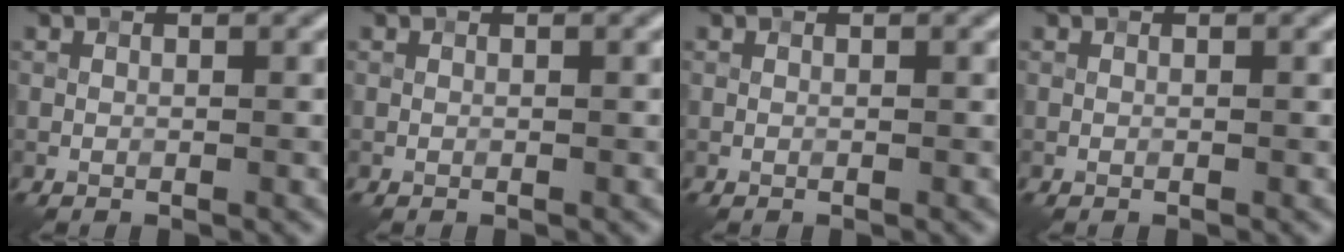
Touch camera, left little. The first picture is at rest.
{"total": 0.0}
{"total": 0.0}
{"total": 0.0}